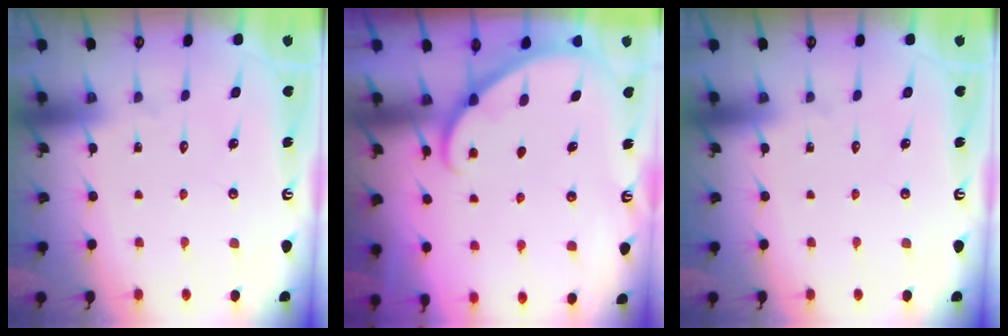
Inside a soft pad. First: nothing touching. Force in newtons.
{"total": 2.8, "press": 2.8, "slide": 0.2}
{"total": 0.0}